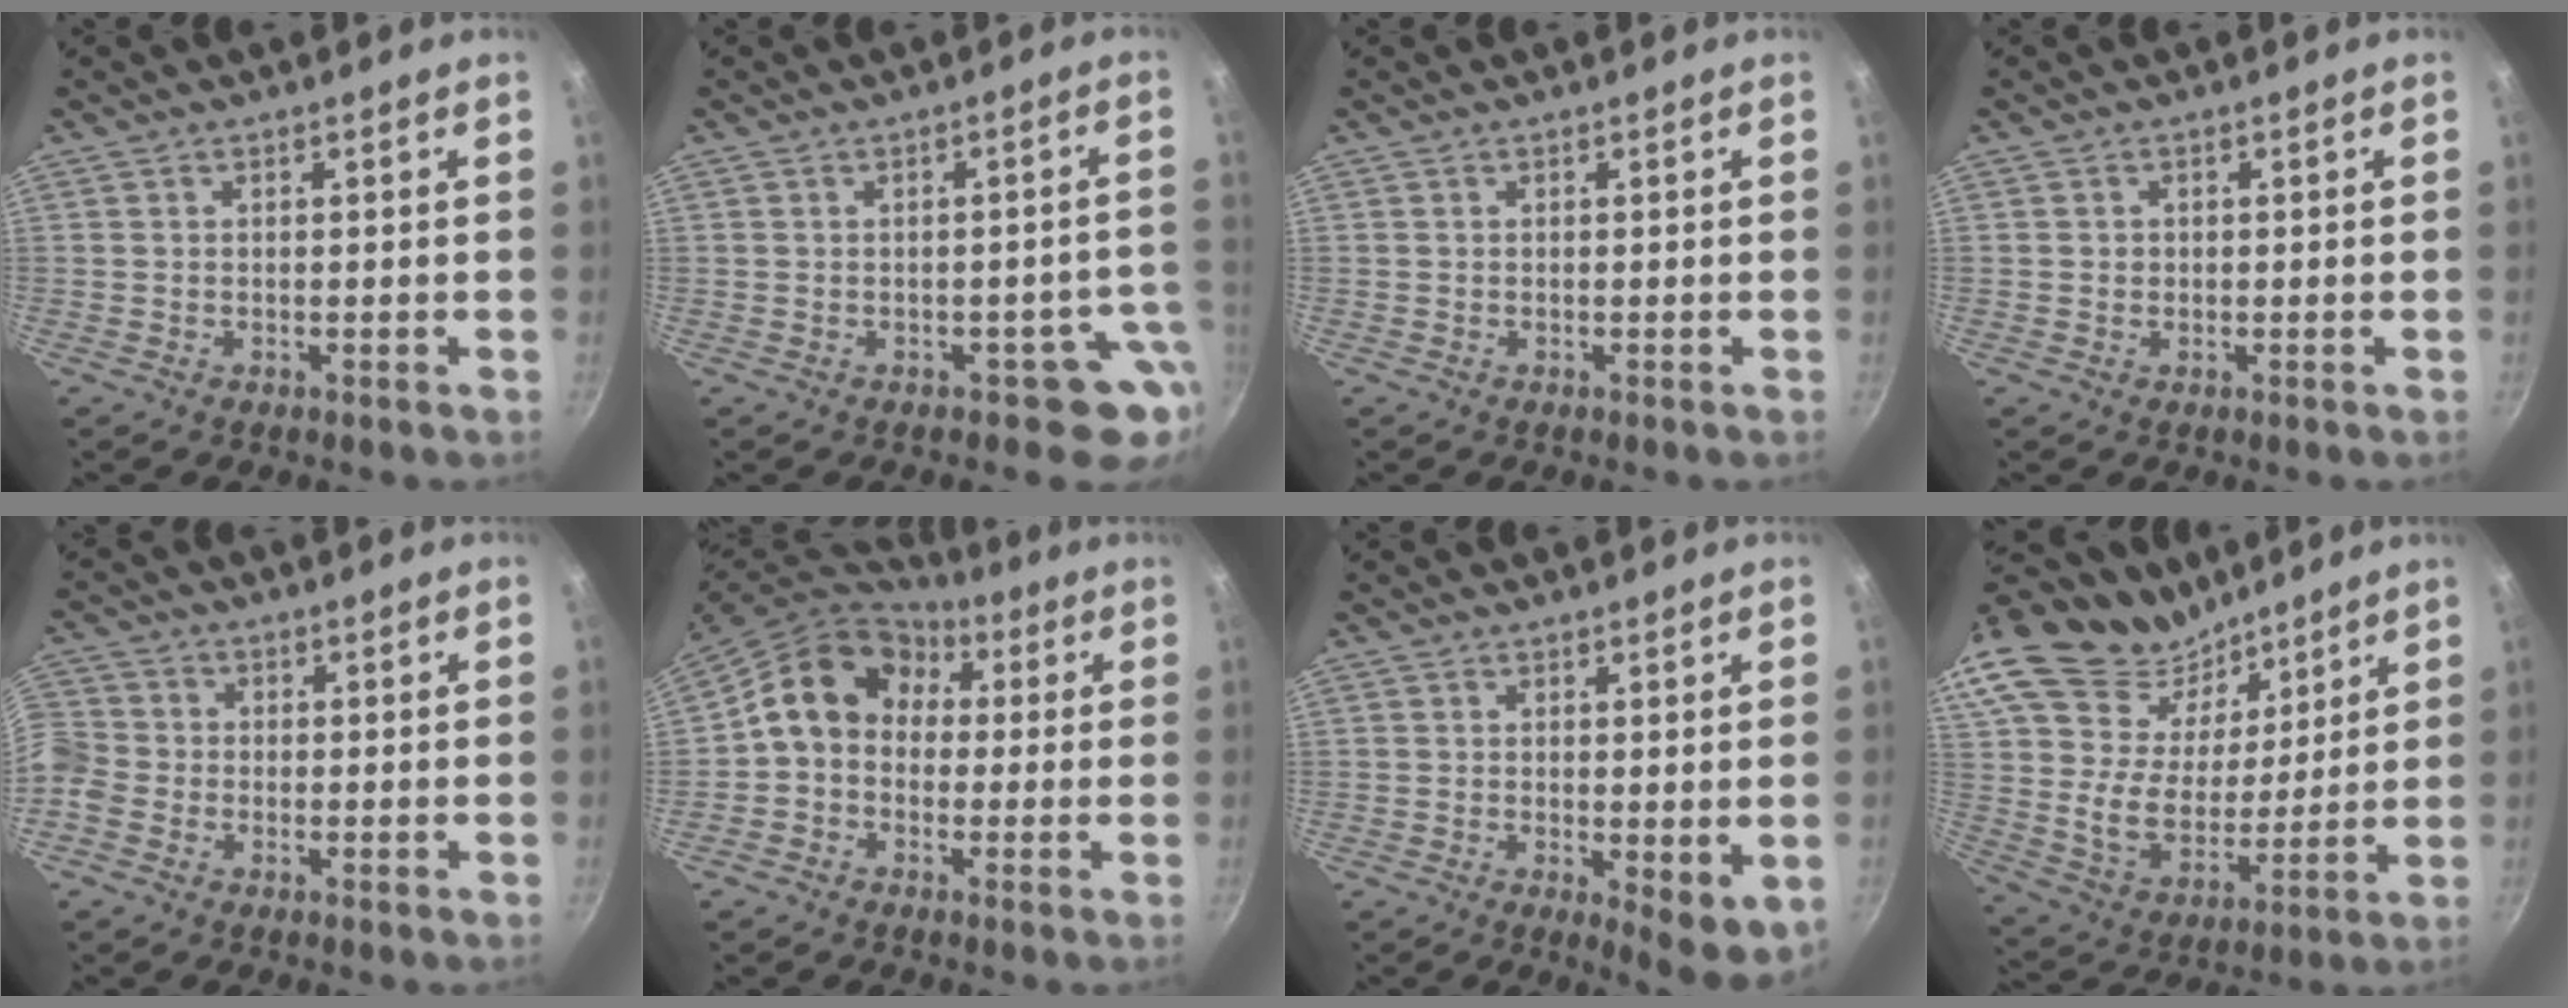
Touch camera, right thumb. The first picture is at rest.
{"total": 6.3, "force": [-2.4, 4.4, 3.9], "torque": [0.023, 0.030, -0.022]}
{"total": 0.0}
{"total": 1.0, "force": [0.0, 1.0, 0.3], "torque": [-0.001, 0.002, -0.001]}
{"total": 8.6, "force": [-2.8, 7.2, 3.7], "torque": [-0.085, 0.028, -0.076]}
{"total": 13.6, "force": [1.5, 11.0, 7.9], "torque": [-0.112, 0.039, -0.001]}
{"total": 6.4, "force": [-0.5, 2.3, 5.9], "torque": [-0.069, -0.015, -0.002]}
{"total": 28.2, "force": [20.2, 15.2, 12.5], "torque": [-0.224, -0.076, 0.366]}